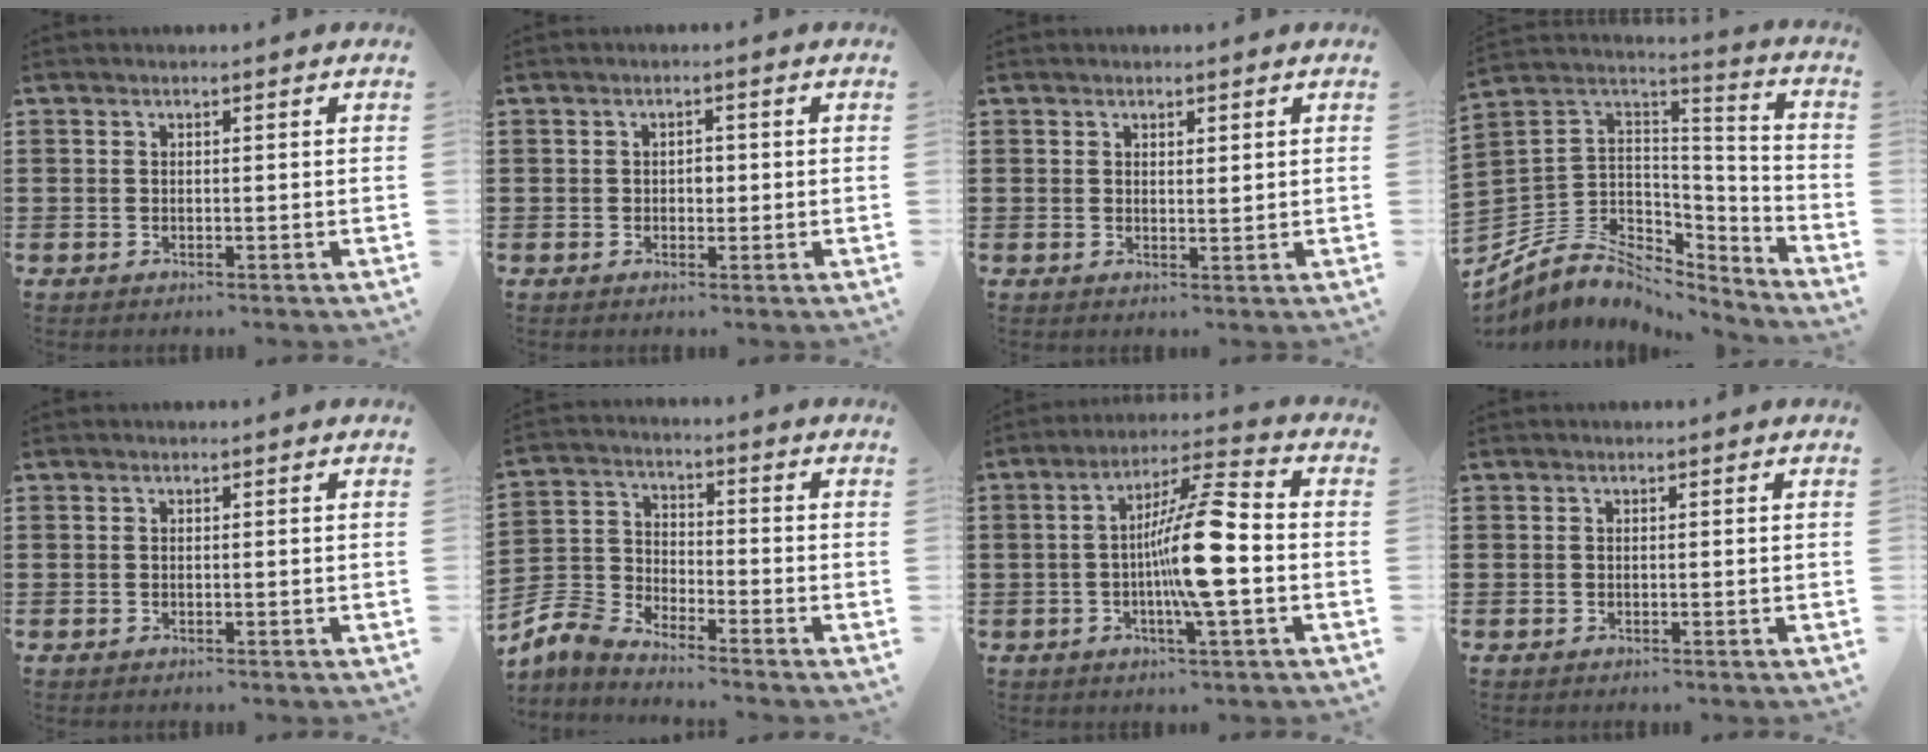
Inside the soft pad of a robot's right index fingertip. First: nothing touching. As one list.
[{"total": 1.4, "force": [0.0, 0.8, 1.1], "torque": [-0.022, 0.004, -0.002]}, {"total": 1.0, "force": [0.8, 0.3, 0.4], "torque": [-0.009, 0.002, 0.014]}, {"total": 7.1, "force": [-3.4, 5.8, 2.2], "torque": [-0.066, -0.014, -0.060]}, {"total": 0.0}, {"total": 5.8, "force": [-5.5, 1.2, 1.3], "torque": [-0.068, -0.010, -0.122]}, {"total": 11.0, "force": [-1.5, 1.0, 10.9], "torque": [-0.208, -0.007, -0.035]}, {"total": 0.0}]